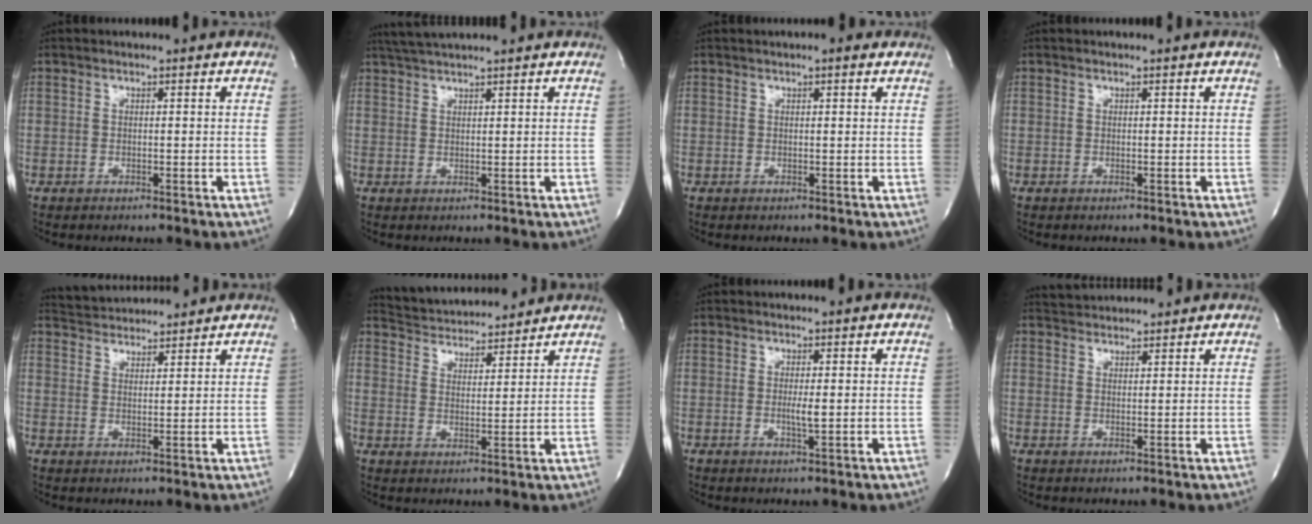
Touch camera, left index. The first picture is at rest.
{"total": 4.1, "force": [3.7, -0.5, 1.8], "torque": [-0.034, 0.022, 0.070]}
{"total": 1.4, "force": [0.9, 0.3, 1.1], "torque": [-0.021, 0.003, 0.008]}
{"total": 0.0}
{"total": 7.2, "force": [7.1, 0.8, 0.9], "torque": [-0.024, 0.024, 0.114]}
{"total": 11.5, "force": [11.1, 1.9, 2.6], "torque": [-0.049, 0.016, 0.174]}
{"total": 2.0, "force": [-0.1, 0.1, 2.0], "torque": [-0.040, -0.006, -0.002]}
{"total": 4.3, "force": [4.3, 0.4, 0.3], "torque": [-0.014, 0.029, 0.074]}